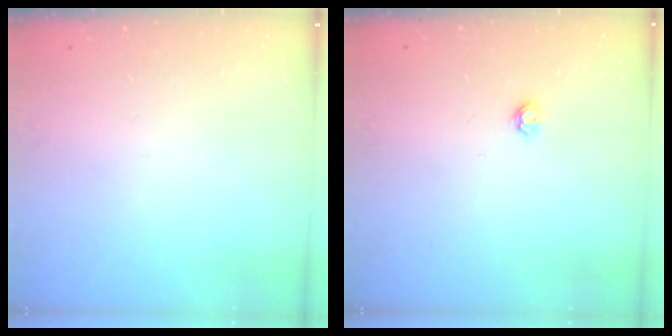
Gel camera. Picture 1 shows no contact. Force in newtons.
{"total": 3.8, "press": 3.8, "slide": 0.6}